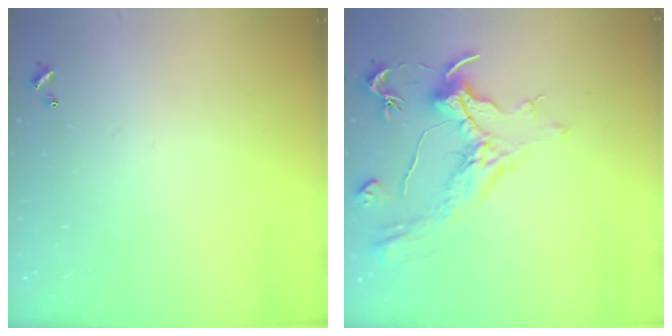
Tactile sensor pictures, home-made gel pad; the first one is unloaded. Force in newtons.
{"total": 1.1, "press": 0.1, "slide": 1.1}